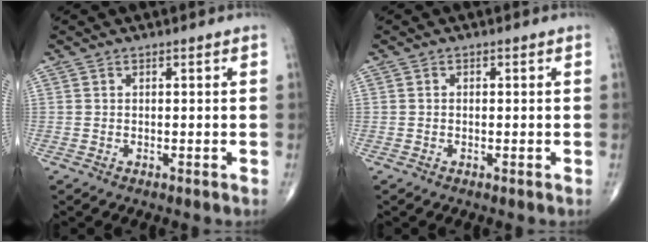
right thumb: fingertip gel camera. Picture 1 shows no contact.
{"total": 0.0}